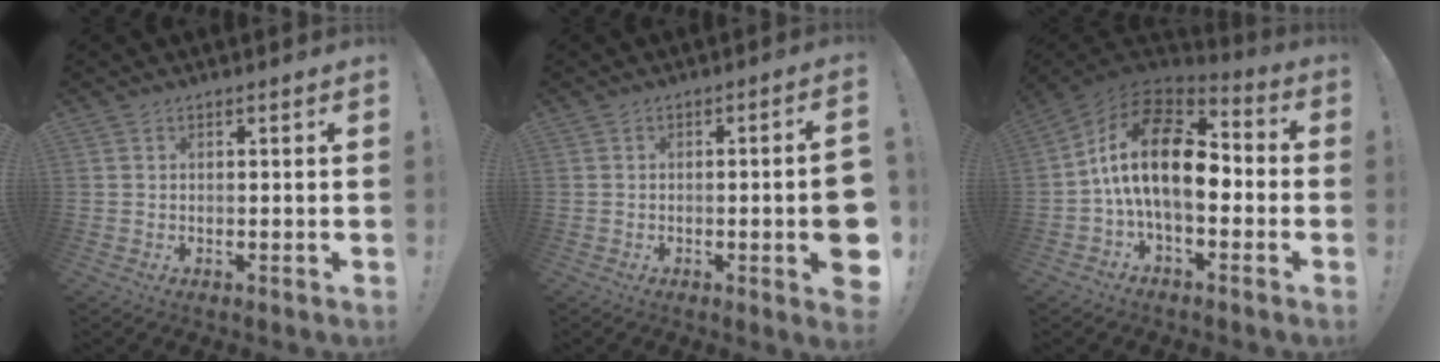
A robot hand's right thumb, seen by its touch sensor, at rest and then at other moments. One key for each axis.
{"total": 8.3, "fx": -1.8, "fy": 0.8, "fz": 8.0, "tx": -0.110, "ty": -0.003, "tz": -0.024}
{"total": 20.0, "fx": 1.6, "fy": 10.5, "fz": 17.0, "tx": -0.327, "ty": 0.008, "tz": 0.030}